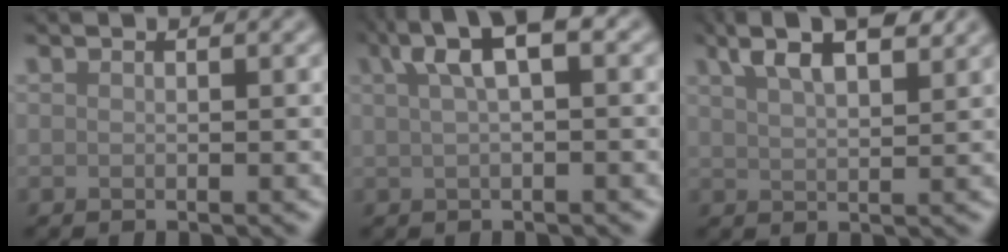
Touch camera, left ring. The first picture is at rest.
{"total": 4.6, "force": [2.0, 1.4, 3.9], "torque": [-0.068, 0.015, 0.030]}
{"total": 6.2, "force": [4.2, 1.9, 4.1], "torque": [-0.073, 0.020, 0.060]}